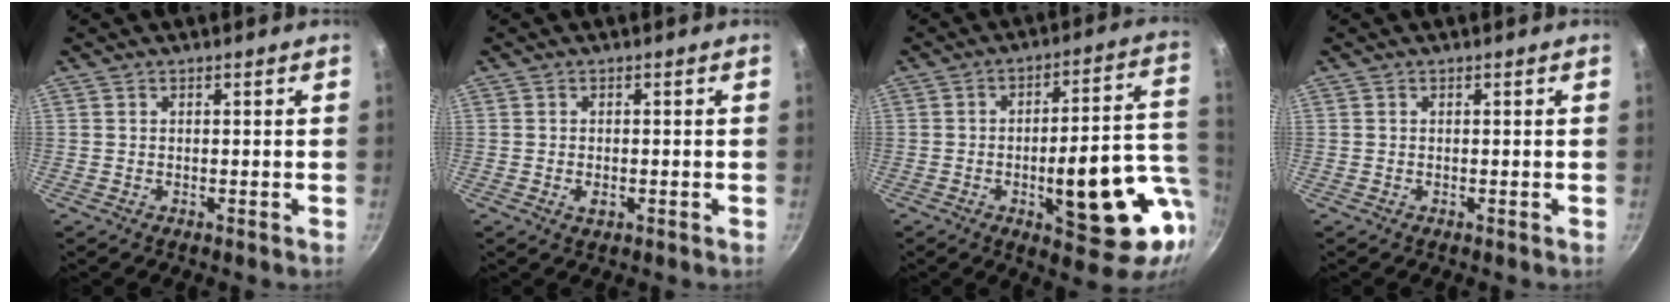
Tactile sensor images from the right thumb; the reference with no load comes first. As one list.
[{"total": 1.9, "force": [-0.5, 1.1, 1.4], "torque": [-0.025, -0.001, -0.008]}, {"total": 20.1, "force": [-4.5, 6.8, 18.3], "torque": [-0.217, 0.025, -0.056]}, {"total": 0.0}]